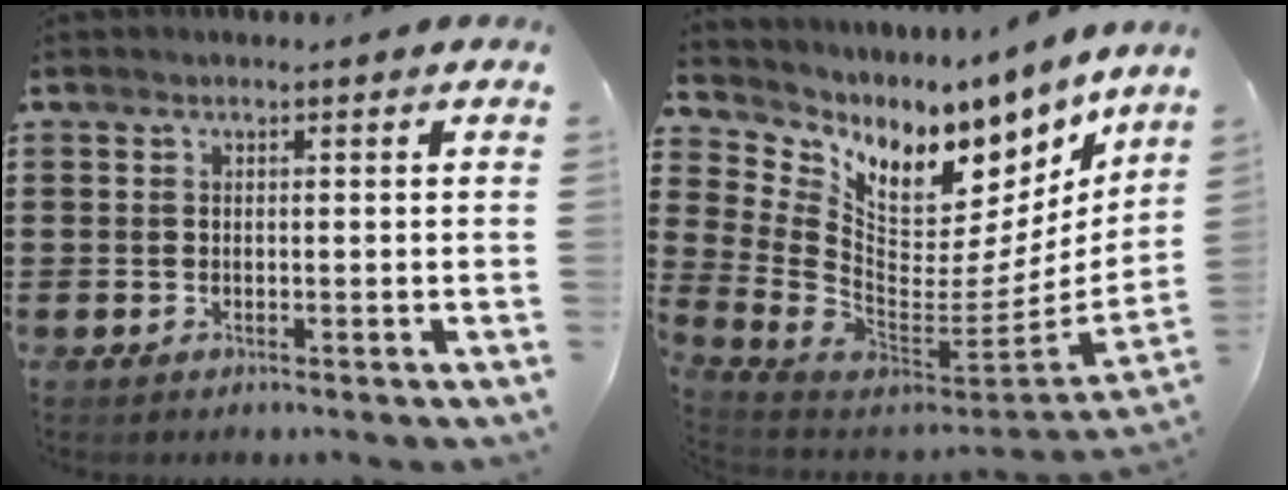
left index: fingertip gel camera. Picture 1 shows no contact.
{"total": 6.4, "force": [5.0, 3.2, 2.3], "torque": [-0.077, -0.077, 0.085]}